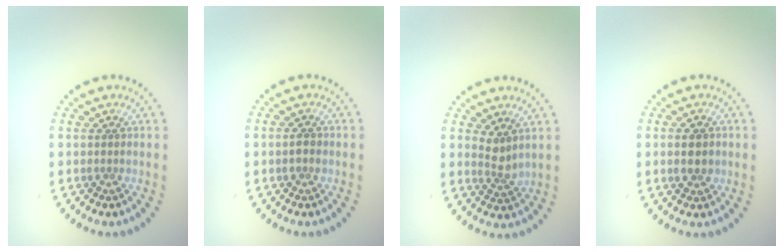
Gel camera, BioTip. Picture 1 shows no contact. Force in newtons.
{"total": 1.2, "press": 1.2, "slide": 0.1}
{"total": 1.9, "press": 1.5, "slide": 1.1}
{"total": 3.0, "press": 3.0, "slide": 0.0}